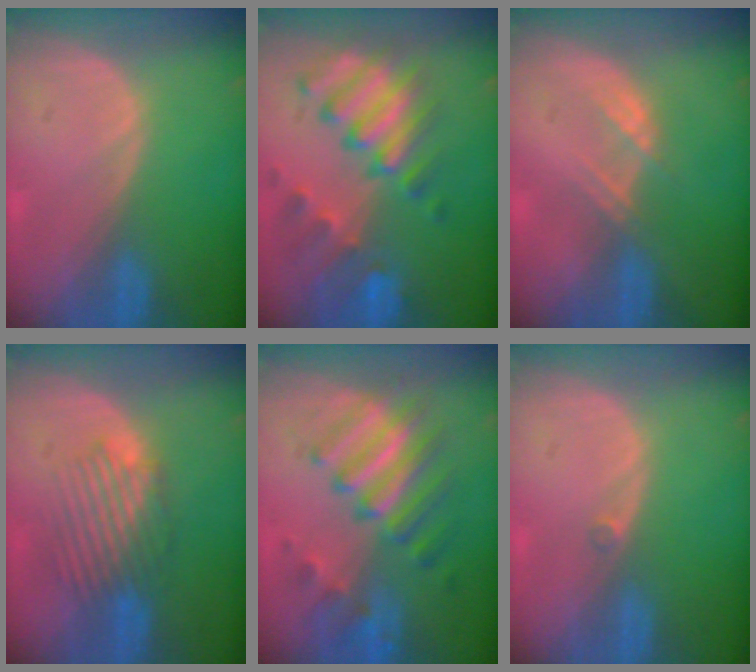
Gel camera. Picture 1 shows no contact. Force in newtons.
{"total": 10.5, "press": 9.1, "slide": 5.2}
{"total": 2.3, "press": 2.3, "slide": 0.2}
{"total": 5.9, "press": 5.7, "slide": 1.6}
{"total": 8.9, "press": 8.5, "slide": 2.7}
{"total": 0.7, "press": 0.6, "slide": 0.3}